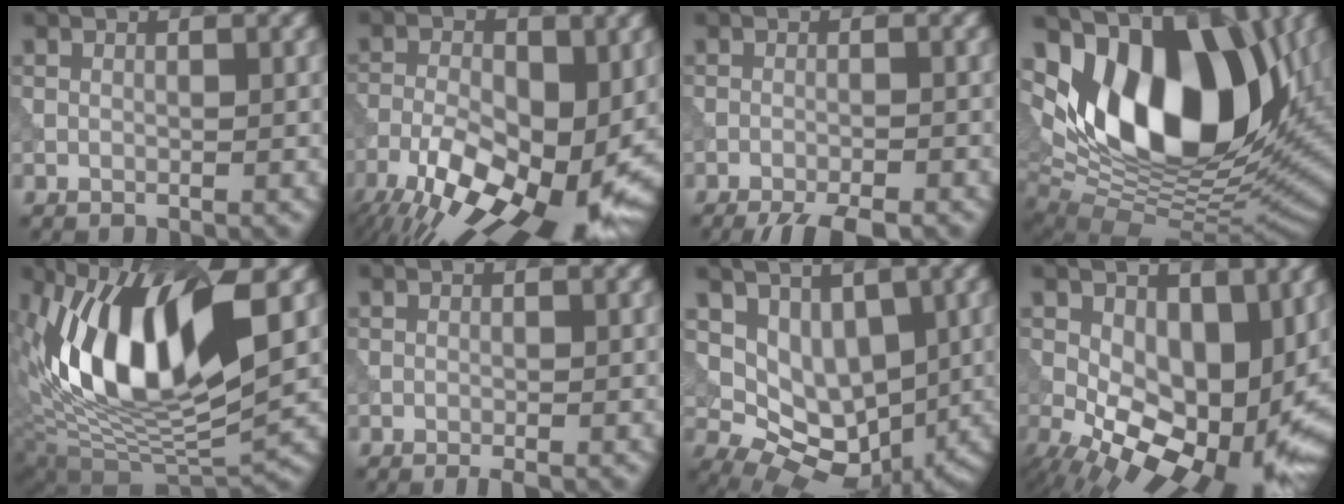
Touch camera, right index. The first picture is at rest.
{"total": 15.3, "force": [-6.7, 7.1, 11.7], "torque": [-0.202, -0.017, -0.101]}
{"total": 3.9, "force": [-3.2, 0.6, 2.0], "torque": [-0.027, -0.003, -0.057]}
{"total": 15.9, "force": [4.4, 9.2, 12.2], "torque": [-0.193, -0.001, 0.071]}
{"total": 12.2, "force": [3.1, 5.1, 10.7], "torque": [-0.202, -0.009, 0.054]}
{"total": 0.7, "force": [-0.5, 0.1, 0.5], "torque": [-0.006, -0.004, -0.008]}
{"total": 7.5, "force": [1.0, 5.2, 5.3], "torque": [-0.077, -0.015, 0.021]}
{"total": 12.3, "force": [-0.9, 7.0, 10.1], "torque": [-0.153, -0.030, -0.002]}